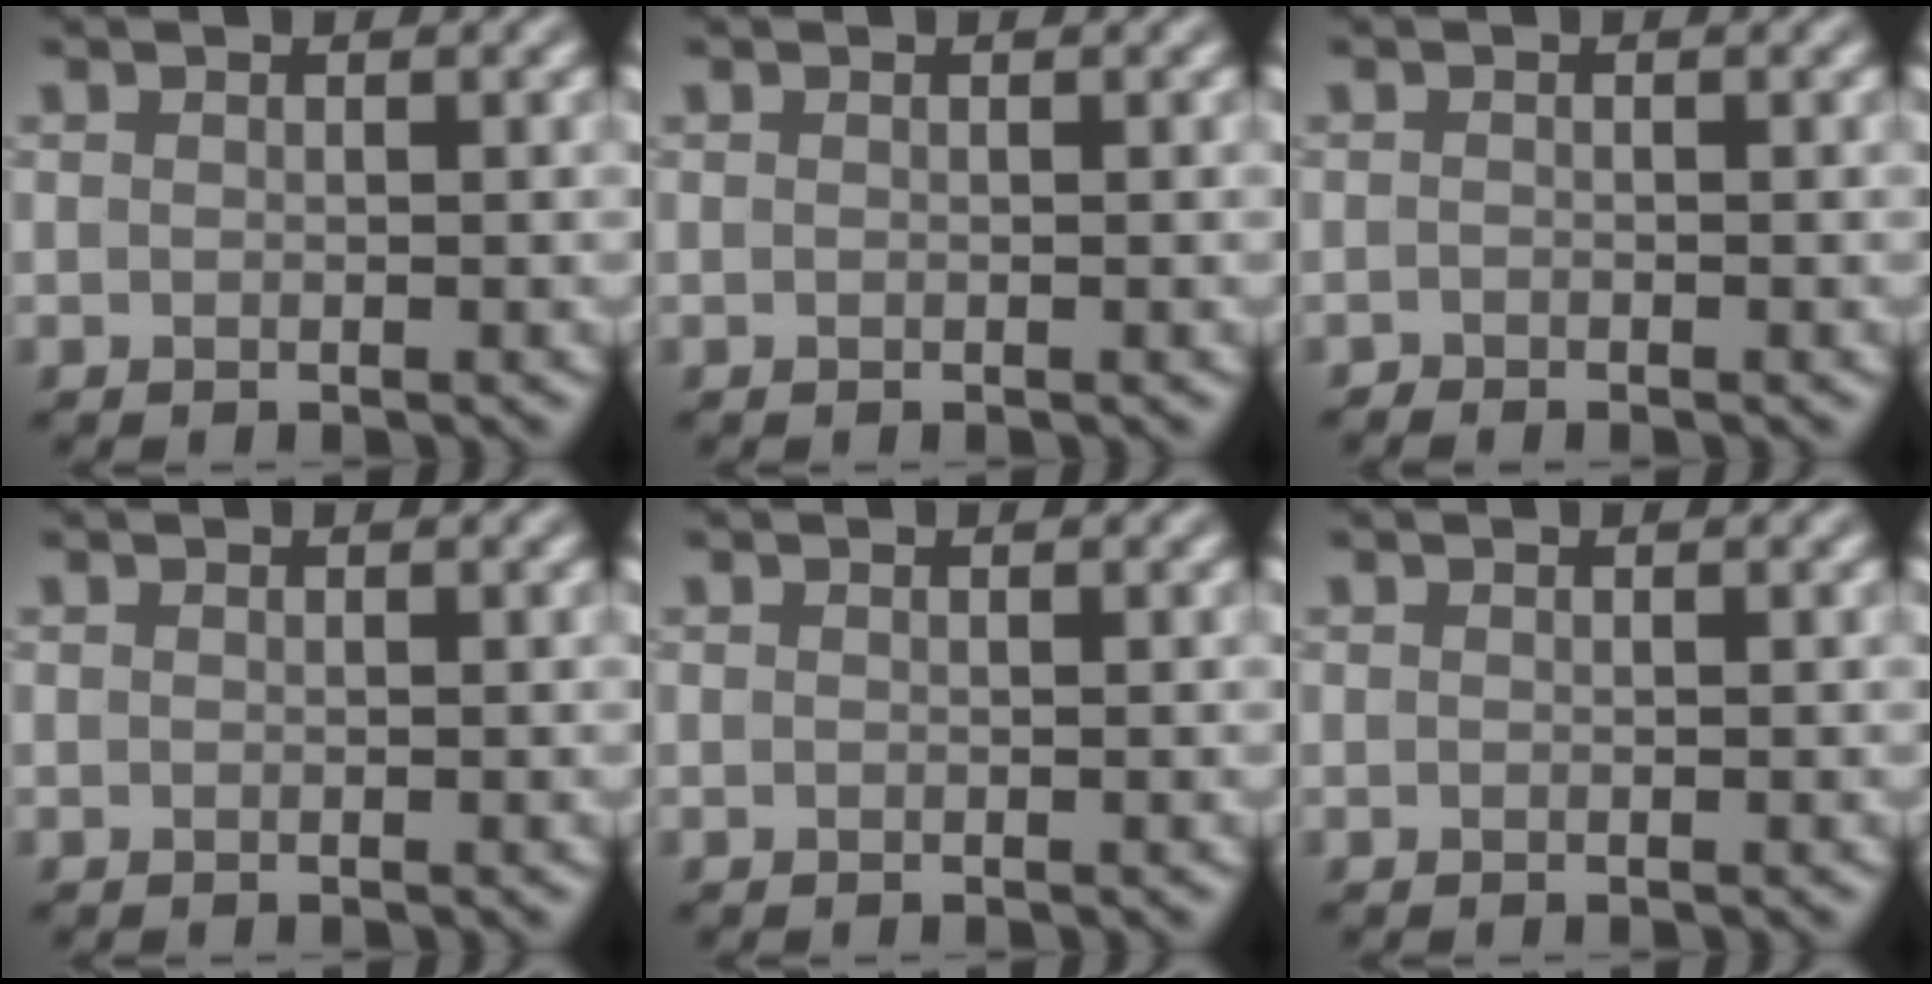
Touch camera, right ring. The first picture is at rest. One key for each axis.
{"total": 0.0}
{"total": 0.6, "fx": -0.6, "fy": 0.0, "fz": -0.2, "tx": 0.005, "ty": 0.000, "tz": -0.013}
{"total": 0.0}
{"total": 0.0}
{"total": 0.0}